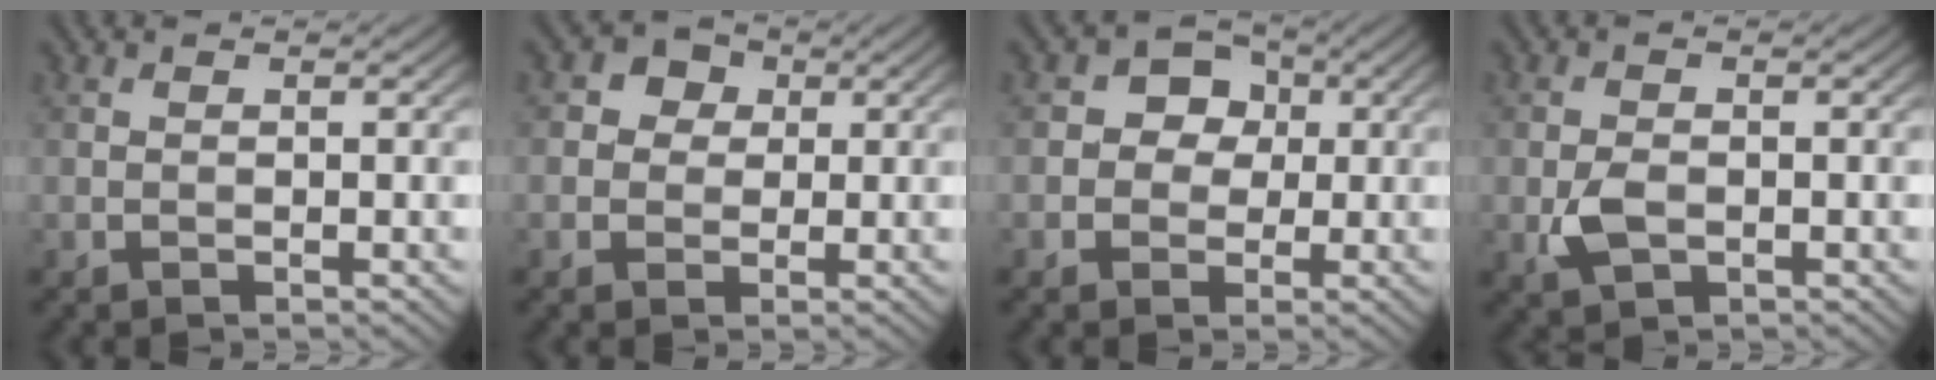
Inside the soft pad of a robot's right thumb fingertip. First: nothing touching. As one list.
[{"total": 3.5, "force": [0.7, 3.3, 1.2], "torque": [-0.028, 0.005, 0.001]}, {"total": 5.5, "force": [0.7, 4.9, 2.2], "torque": [-0.038, 0.017, -0.011]}, {"total": 3.0, "force": [-0.8, 1.8, 2.2], "torque": [-0.049, -0.005, -0.014]}]